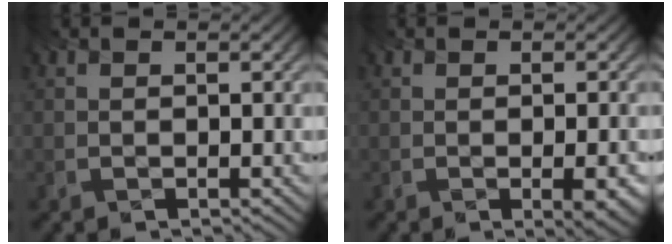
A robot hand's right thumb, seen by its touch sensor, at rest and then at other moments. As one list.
[{"total": 3.7, "force": [-1.3, 1.0, 3.3], "torque": [-0.031, 0.000, -0.020]}]